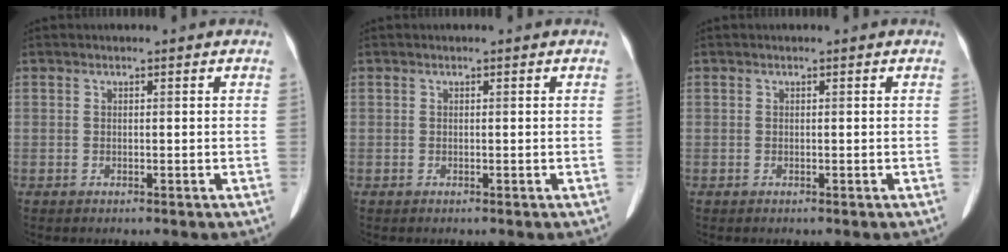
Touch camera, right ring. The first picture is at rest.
{"total": 0.0}
{"total": 0.0}